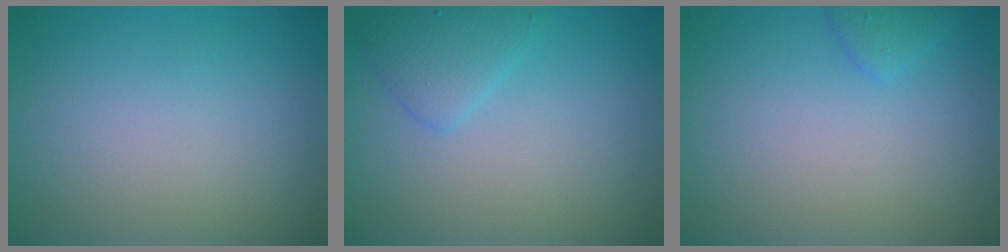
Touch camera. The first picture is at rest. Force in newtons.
{"total": 2.1, "press": 2.1, "slide": 0.0}
{"total": 1.2, "press": 1.2, "slide": 0.1}